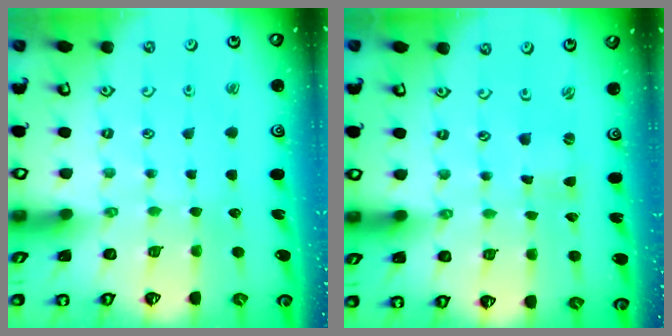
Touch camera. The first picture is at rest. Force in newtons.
{"total": 0.0}